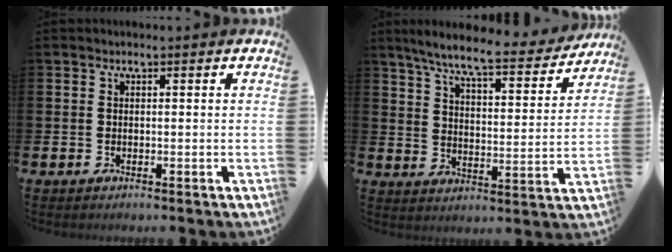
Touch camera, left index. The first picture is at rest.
{"total": 8.2, "force": [7.3, 1.0, 3.6], "torque": [-0.095, -0.045, 0.123]}